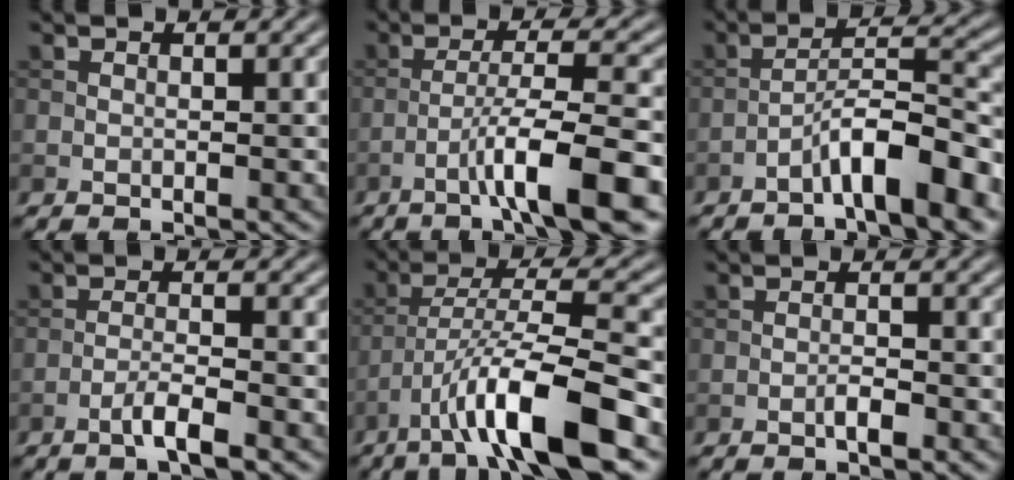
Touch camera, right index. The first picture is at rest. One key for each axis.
{"total": 8.1, "fx": -3.9, "fy": 0.9, "fz": 7.0, "tx": -0.108, "ty": 0.017, "tz": -0.065}
{"total": 6.9, "fx": -3.9, "fy": 1.0, "fz": 5.5, "tx": -0.091, "ty": 0.021, "tz": -0.068}
{"total": 2.7, "fx": -1.6, "fy": 0.3, "fz": 2.2, "tx": -0.040, "ty": 0.008, "tz": -0.035}
{"total": 10.0, "fx": -5.6, "fy": 1.6, "fz": 8.1, "tx": -0.133, "ty": 0.014, "tz": -0.099}
{"total": 1.4, "fx": -0.7, "fy": 0.2, "fz": 1.2, "tx": -0.020, "ty": 0.002, "tz": -0.014}